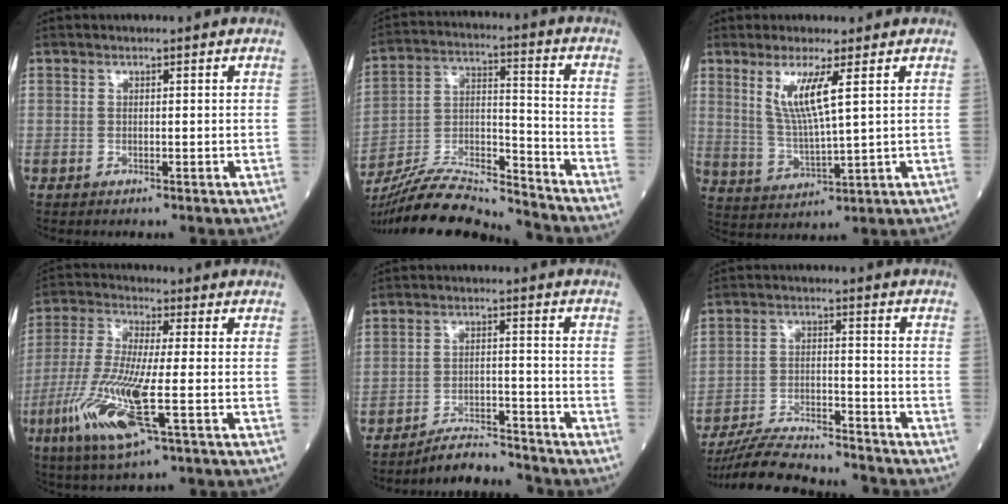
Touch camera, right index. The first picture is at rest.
{"total": 18.1, "force": [-17.2, 0.8, 5.5], "torque": [-0.114, 0.006, -0.302]}
{"total": 7.3, "force": [3.0, 0.1, 6.7], "torque": [-0.136, -0.012, 0.065]}
{"total": 13.6, "force": [-4.5, 1.5, 12.7], "torque": [-0.273, -0.027, -0.085]}
{"total": 5.7, "force": [-5.7, 0.6, 0.2], "torque": [0.000, 0.004, -0.094]}
{"total": 14.0, "force": [-13.4, 1.1, 4.1], "torque": [-0.068, 0.001, -0.217]}